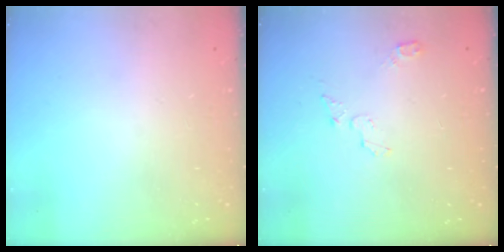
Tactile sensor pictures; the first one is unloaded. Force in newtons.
{"total": 4.6, "press": 4.5, "slide": 0.6}